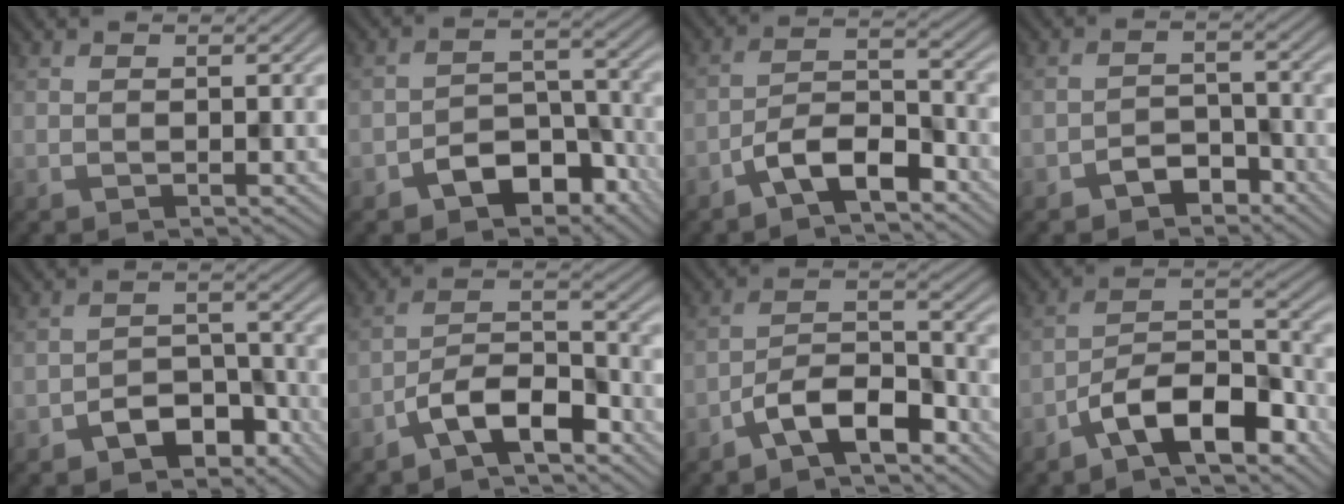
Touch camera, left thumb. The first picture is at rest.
{"total": 7.3, "force": [-4.4, 4.3, 3.9], "torque": [-0.053, -0.002, -0.080]}
{"total": 6.2, "force": [-4.2, 2.1, 4.0], "torque": [-0.075, 0.009, -0.089]}
{"total": 3.4, "force": [-2.5, 1.8, 1.4], "torque": [-0.023, 0.005, -0.051]}
{"total": 5.7, "force": [-3.7, 3.3, 2.8], "torque": [-0.039, 0.005, -0.068]}
{"total": 6.9, "force": [-4.7, 2.3, 4.5], "torque": [-0.083, 0.010, -0.099]}
{"total": 6.9, "force": [-4.7, 2.4, 4.4], "torque": [-0.081, 0.011, -0.099]}
{"total": 9.3, "force": [-6.2, 3.4, 6.0], "torque": [-0.093, 0.009, -0.128]}